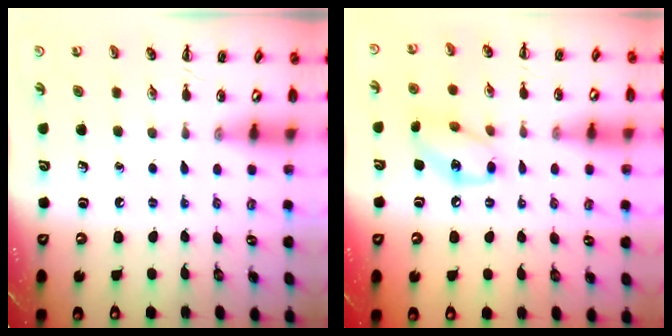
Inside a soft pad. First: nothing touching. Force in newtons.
{"total": 11.4, "press": 11.2, "slide": 1.9}